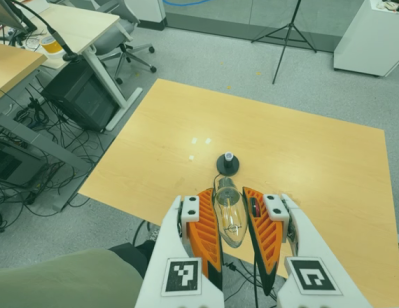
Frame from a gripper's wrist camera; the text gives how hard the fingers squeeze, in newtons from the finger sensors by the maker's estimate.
{"total": 20.7, "left": 22.5, "right": 18.9}